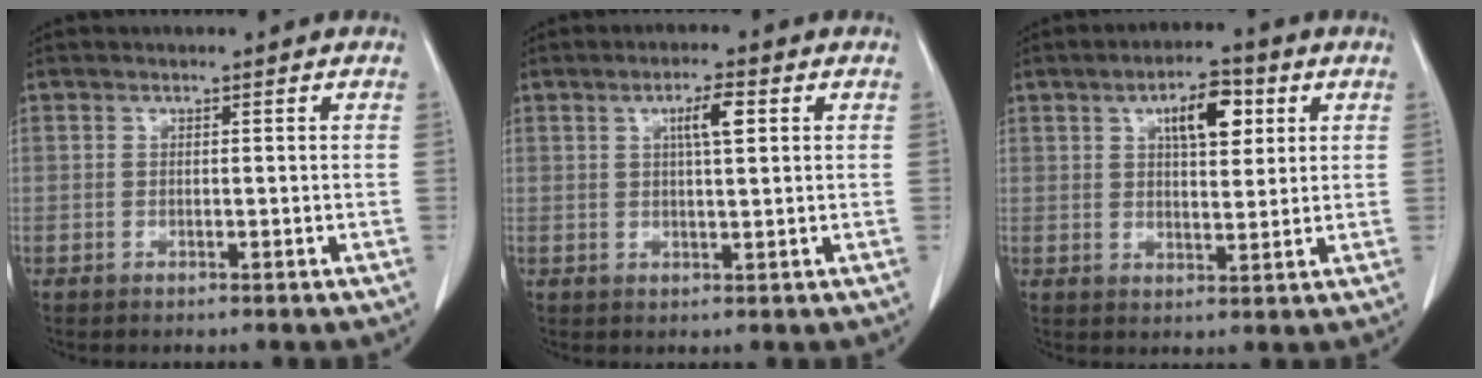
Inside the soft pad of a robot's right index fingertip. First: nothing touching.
{"total": 4.1, "force": [1.4, 0.7, 3.8], "torque": [-0.065, 0.004, 0.024]}
{"total": 7.4, "force": [3.0, 2.8, 6.2], "torque": [-0.099, 0.011, 0.048]}